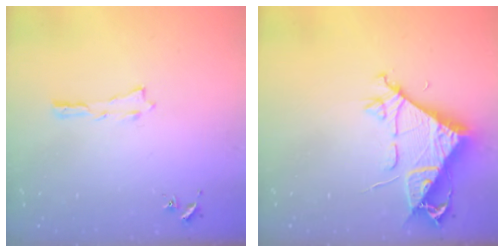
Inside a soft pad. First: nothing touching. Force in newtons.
{"total": 8.0, "press": 8.0, "slide": 0.7}